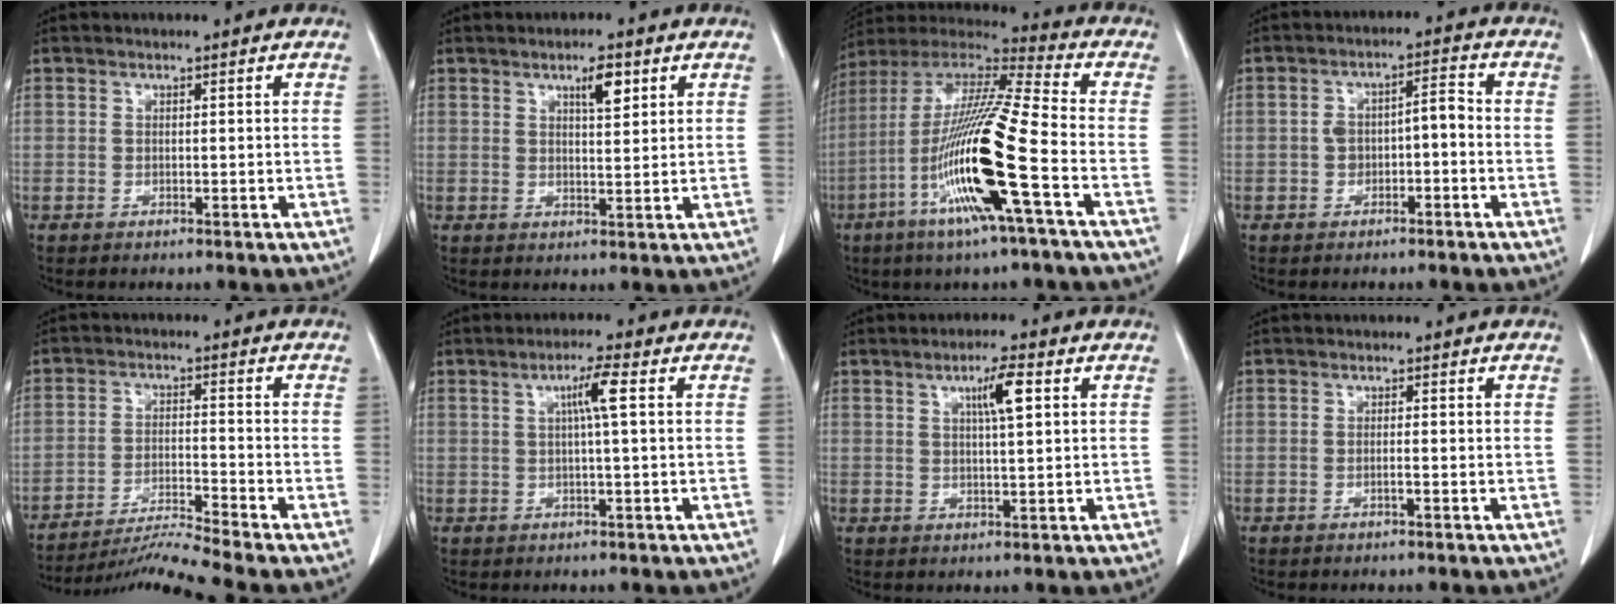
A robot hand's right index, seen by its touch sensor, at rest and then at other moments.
{"total": 3.9, "force": [2.1, 0.8, 3.2], "torque": [-0.054, -0.002, 0.035]}
{"total": 20.0, "force": [-6.6, 0.0, 18.9], "torque": [-0.390, -0.023, -0.135]}
{"total": 4.4, "force": [-0.9, 2.0, 3.8], "torque": [-0.069, 0.027, -0.013]}
{"total": 8.6, "force": [-7.7, -3.3, 1.8], "torque": [-0.030, -0.015, -0.138]}
{"total": 3.9, "force": [0.9, -0.4, 3.8], "torque": [-0.069, 0.004, 0.016]}
{"total": 4.7, "force": [1.7, 0.4, 4.4], "torque": [-0.075, 0.002, 0.029]}
{"total": 0.8, "force": [-0.3, -0.1, 0.7], "torque": [-0.014, 0.001, -0.005]}